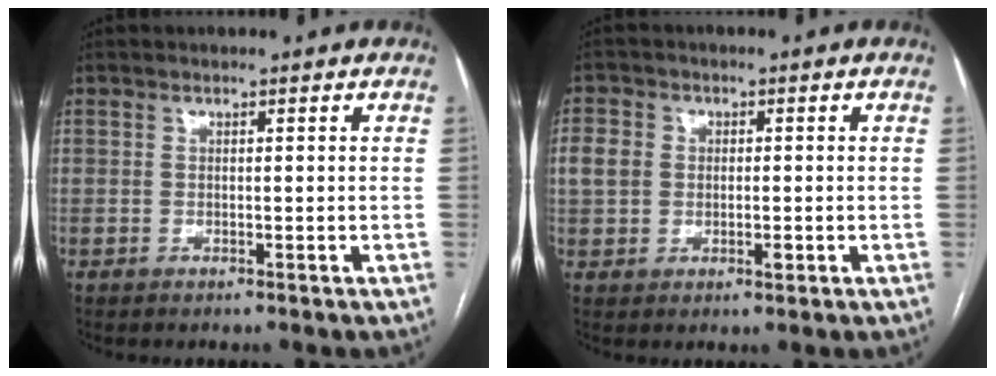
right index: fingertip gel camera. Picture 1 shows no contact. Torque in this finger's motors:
{"motor_torque": [-0.02, -0.04, 0.13, 0.06]}